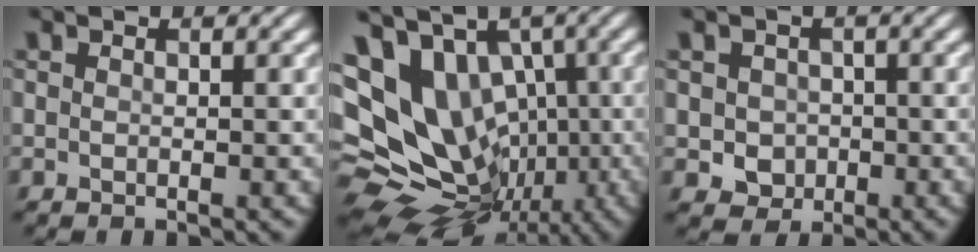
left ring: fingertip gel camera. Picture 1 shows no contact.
{"total": 18.2, "force": [0.9, 14.4, 11.1], "torque": [-0.201, 0.025, 0.018]}
{"total": 2.4, "force": [-0.4, 2.2, 1.0], "torque": [-0.014, -0.004, -0.007]}